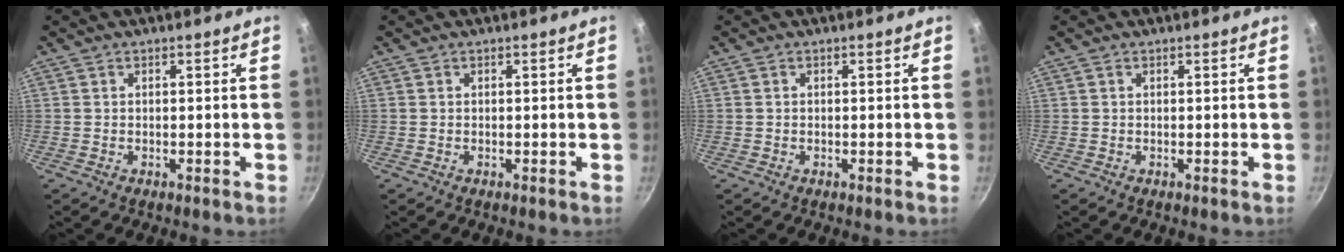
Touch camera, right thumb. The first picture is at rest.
{"total": 0.0}
{"total": 0.0}
{"total": 0.0}